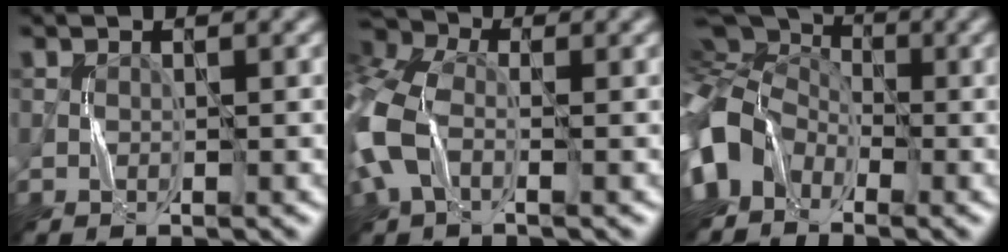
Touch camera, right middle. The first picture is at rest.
{"total": 8.4, "force": [-1.3, 5.4, 6.3], "torque": [-0.193, 0.001, -0.045]}
{"total": 10.4, "force": [-2.4, 7.7, 6.5], "torque": [-0.138, -0.010, -0.046]}